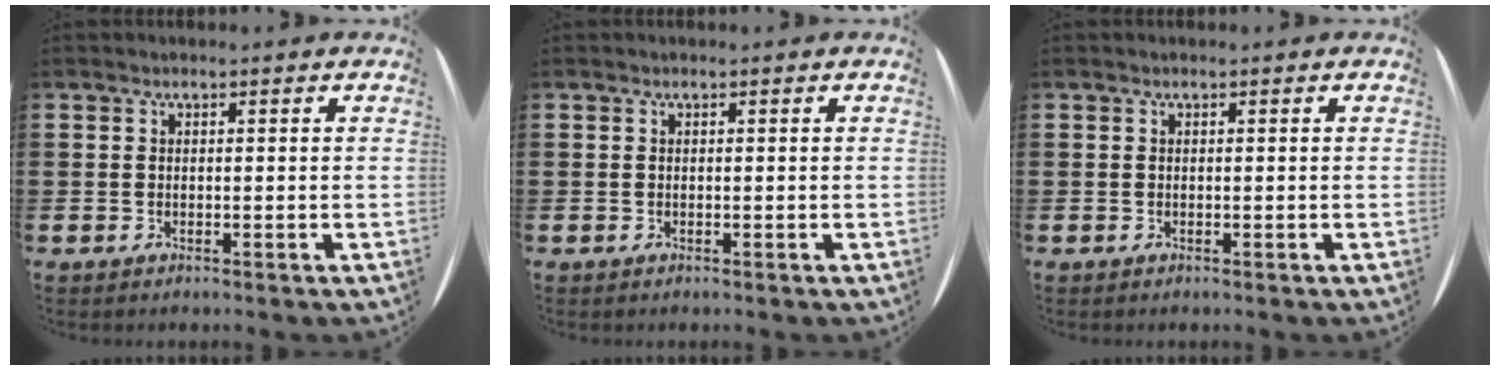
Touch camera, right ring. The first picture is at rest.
{"total": 0.0}
{"total": 0.0}